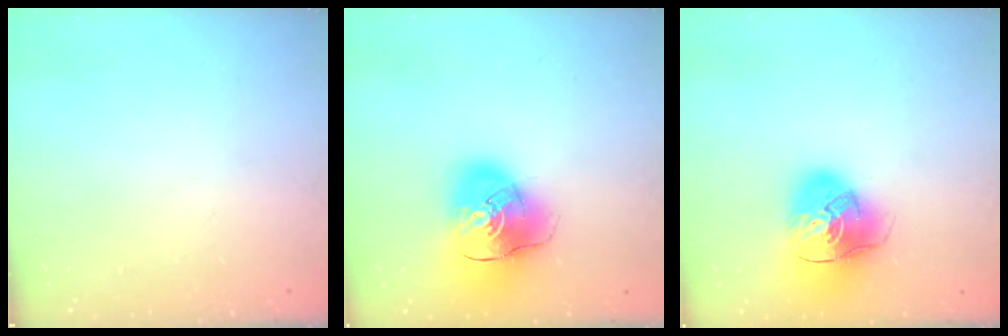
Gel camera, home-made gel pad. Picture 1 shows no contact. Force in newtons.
{"total": 15.9, "press": 15.6, "slide": 2.7}
{"total": 16.2, "press": 16.0, "slide": 2.4}